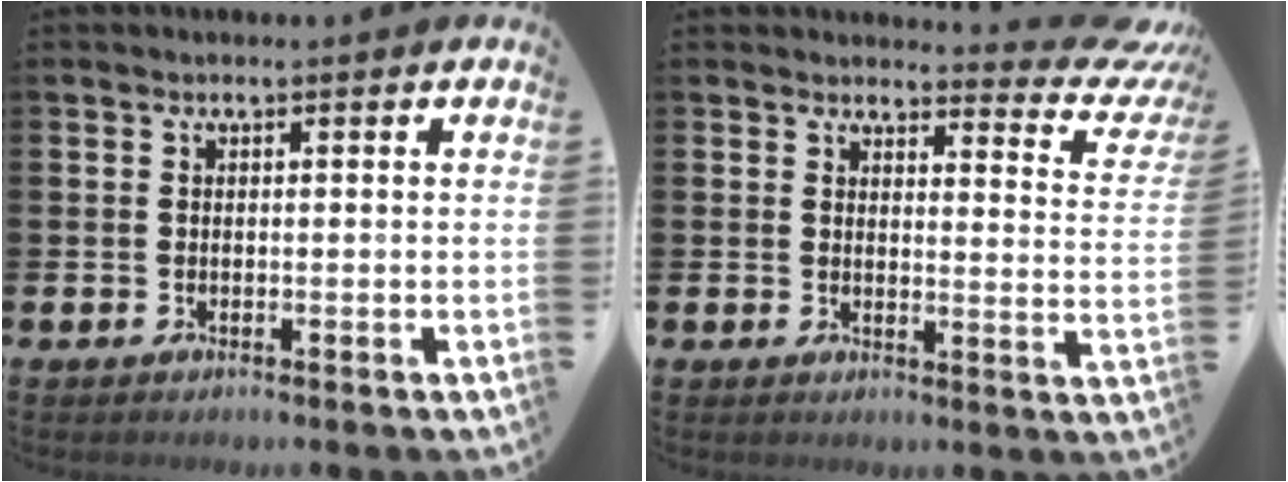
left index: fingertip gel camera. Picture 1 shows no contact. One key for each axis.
{"total": 4.3, "fx": 3.9, "fy": 1.3, "fz": 1.2, "tx": 0.000, "ty": -0.044, "tz": 0.058}